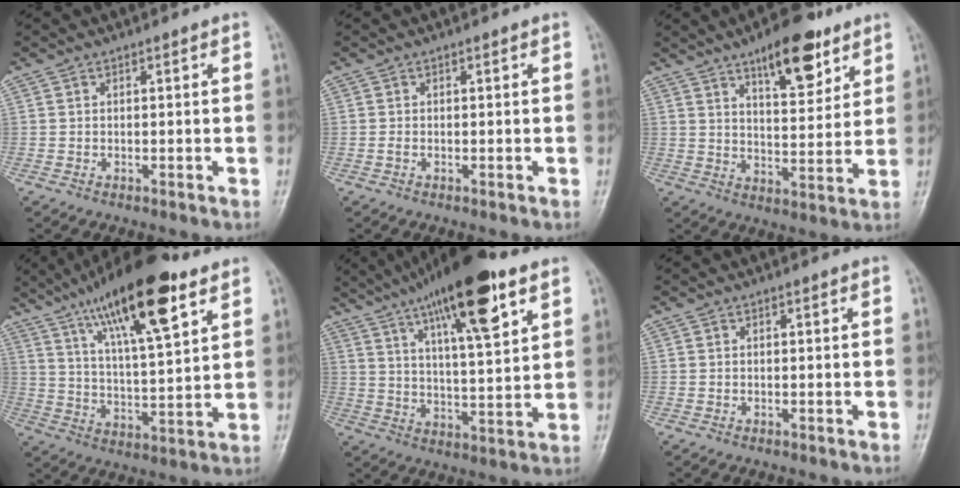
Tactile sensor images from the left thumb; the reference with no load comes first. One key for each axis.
{"total": 0.6, "fx": 0.1, "fy": 0.3, "fz": 0.5, "tx": -0.010, "ty": 0.001, "tz": 0.003}
{"total": 12.4, "fx": 7.7, "fy": 4.7, "fz": 8.6, "tx": -0.101, "ty": -0.044, "tz": 0.119}
{"total": 19.9, "fx": 11.3, "fy": 5.3, "fz": 15.5, "tx": -0.241, "ty": -0.035, "tz": 0.196}
{"total": 19.7, "fx": 11.0, "fy": 4.9, "fz": 15.5, "tx": -0.240, "ty": -0.031, "tz": 0.183}
{"total": 0.0}